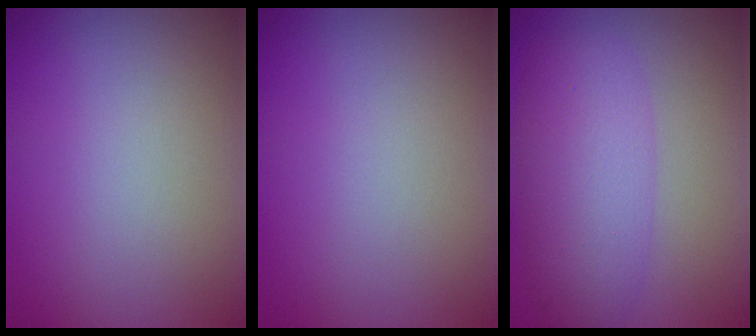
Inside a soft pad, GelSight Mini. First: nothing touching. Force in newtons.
{"total": 0.0}
{"total": 5.9, "press": 5.9, "slide": 0.2}